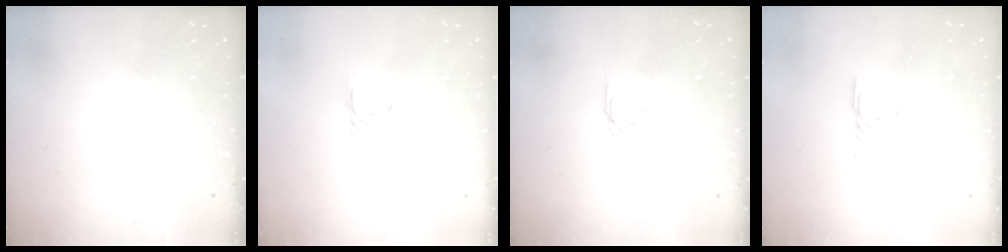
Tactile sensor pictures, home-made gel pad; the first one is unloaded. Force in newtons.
{"total": 1.5, "press": 1.5, "slide": 0.1}
{"total": 1.7, "press": 1.7, "slide": 0.1}
{"total": 1.7, "press": 1.7, "slide": 0.2}